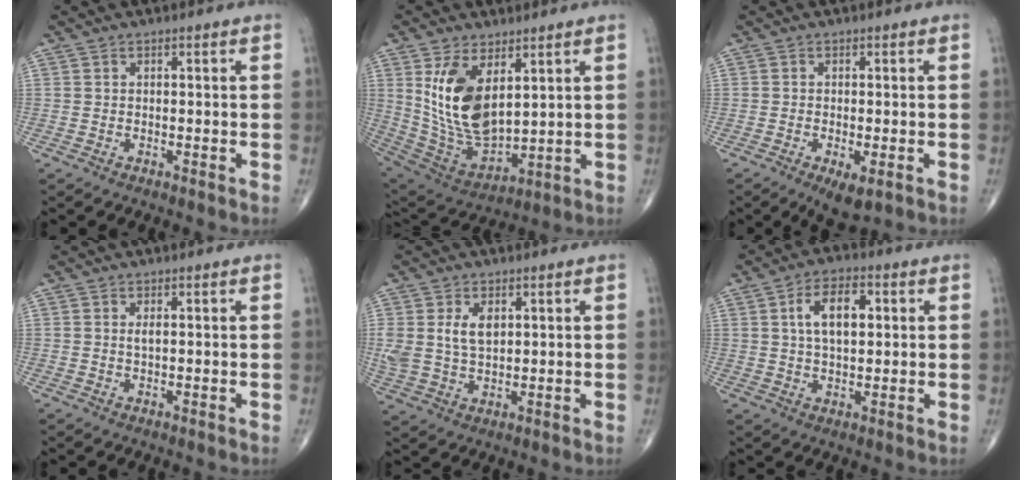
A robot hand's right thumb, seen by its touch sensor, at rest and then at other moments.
{"total": 15.6, "force": [5.0, 8.1, 12.3], "torque": [-0.215, -0.025, 0.121]}
{"total": 4.6, "force": [-1.9, 1.7, 3.9], "torque": [-0.065, -0.013, -0.026]}
{"total": 1.0, "force": [0.2, 0.3, 1.0], "torque": [-0.019, -0.001, 0.004]}
{"total": 7.1, "force": [1.9, 4.3, 5.3], "torque": [-0.104, -0.003, 0.045]}
{"total": 8.7, "force": [2.0, 4.6, 7.1], "torque": [-0.111, 0.007, 0.031]}